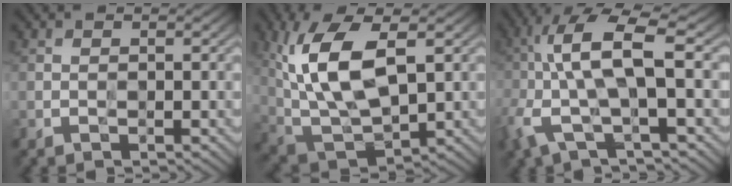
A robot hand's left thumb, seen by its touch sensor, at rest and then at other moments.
{"total": 13.1, "force": [3.6, 6.3, 10.8], "torque": [-0.239, 0.004, 0.072]}
{"total": 10.7, "force": [-1.3, 3.3, 10.1], "torque": [-0.237, 0.006, -0.035]}